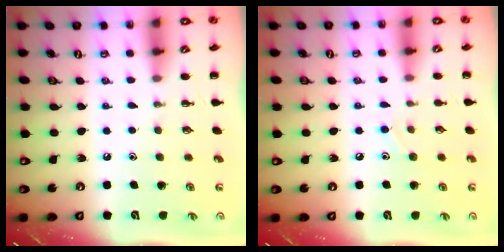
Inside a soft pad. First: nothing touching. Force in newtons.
{"total": 6.2, "press": 5.9, "slide": 2.2}